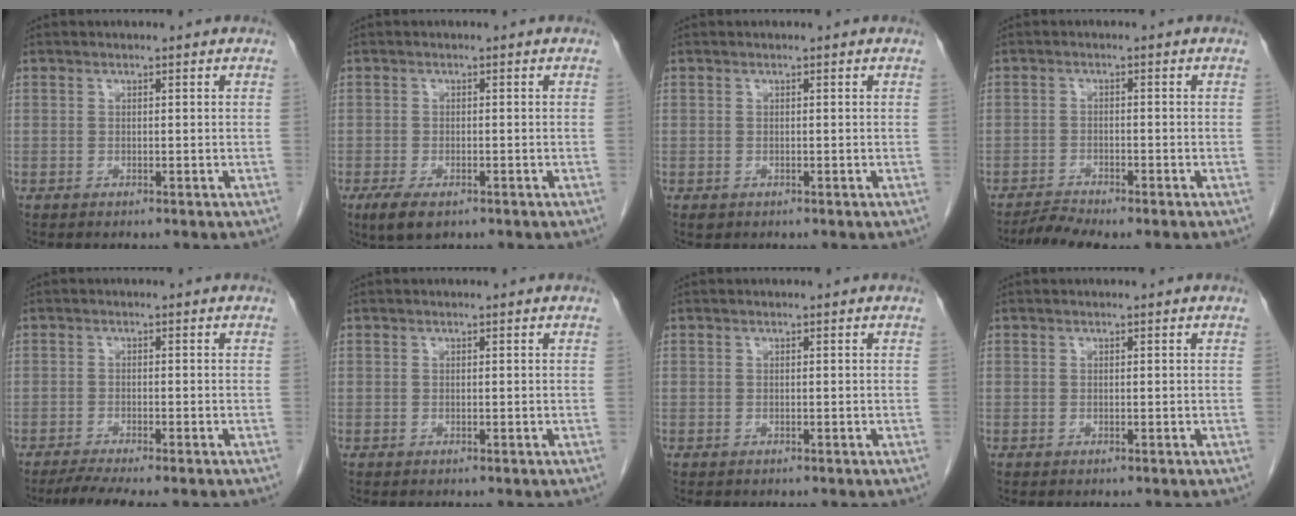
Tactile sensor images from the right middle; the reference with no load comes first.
{"total": 4.2, "force": [-2.5, 1.7, 3.0], "torque": [-0.061, -0.008, -0.038]}
{"total": 0.5, "force": [-0.3, 0.4, 0.2], "torque": [-0.006, 0.001, -0.002]}
{"total": 3.0, "force": [-2.8, -0.2, 1.0], "torque": [-0.023, -0.011, -0.051]}
{"total": 4.9, "force": [-4.0, 0.0, 2.9], "torque": [-0.047, -0.009, -0.065]}
{"total": 0.0}
{"total": 0.0}
{"total": 0.0}